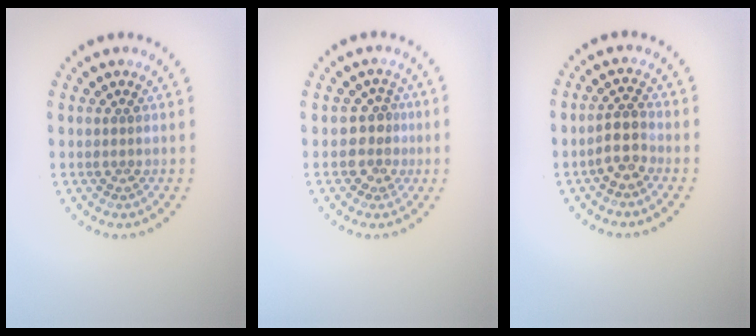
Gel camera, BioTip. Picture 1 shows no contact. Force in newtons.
{"total": 2.4, "press": 2.0, "slide": 1.4}
{"total": 2.5, "press": 2.2, "slide": 1.2}